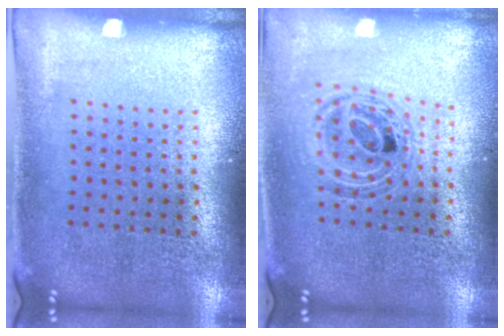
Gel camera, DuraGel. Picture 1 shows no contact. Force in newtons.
{"total": 0.7, "press": 0.7, "slide": 0.2}